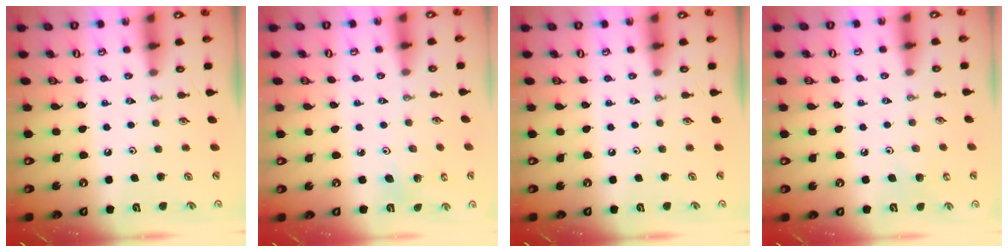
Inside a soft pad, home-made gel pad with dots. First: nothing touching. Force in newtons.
{"total": 3.4, "press": 3.4, "slide": 0.4}
{"total": 0.0}
{"total": 5.3, "press": 5.2, "slide": 0.7}